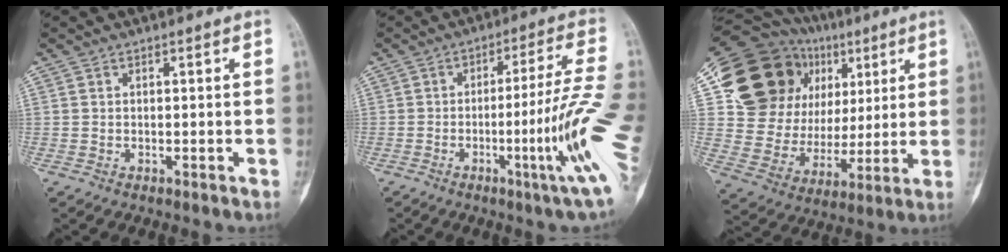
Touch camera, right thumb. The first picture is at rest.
{"total": 16.4, "force": [-4.6, -0.7, 15.7], "torque": [-0.225, 0.009, -0.071]}
{"total": 25.5, "force": [9.4, 19.5, 13.5], "torque": [-0.180, 0.027, 0.181]}